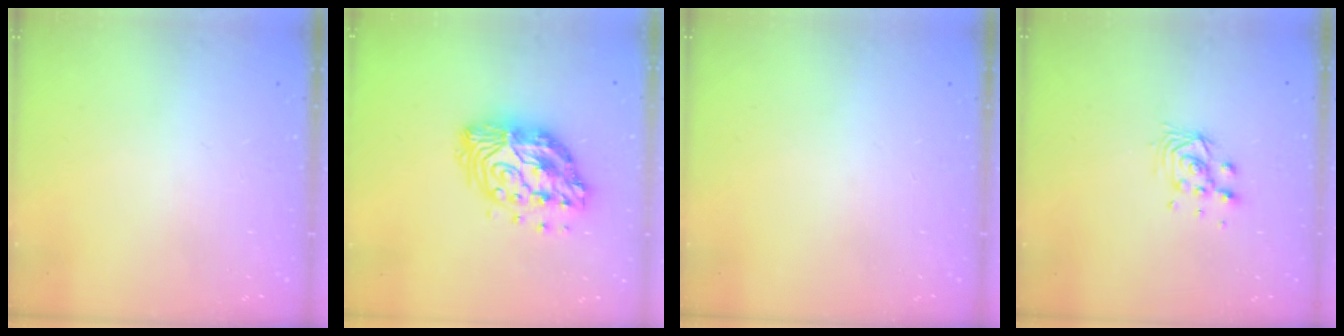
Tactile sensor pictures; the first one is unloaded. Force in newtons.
{"total": 15.1, "press": 15.0, "slide": 1.1}
{"total": 0.0}
{"total": 6.8, "press": 6.8, "slide": 0.5}